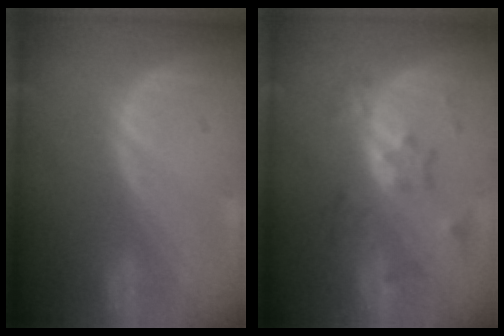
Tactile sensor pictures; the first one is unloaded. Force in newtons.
{"total": 7.2, "press": 6.4, "slide": 3.1}